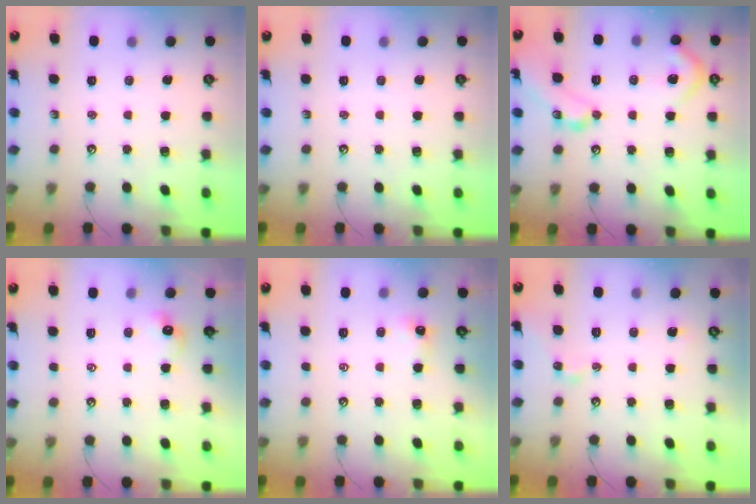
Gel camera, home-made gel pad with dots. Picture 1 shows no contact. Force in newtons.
{"total": 0.0}
{"total": 19.3, "press": 19.3, "slide": 0.8}
{"total": 2.3, "press": 2.2, "slide": 0.4}
{"total": 0.0}
{"total": 2.3, "press": 2.3, "slide": 0.2}